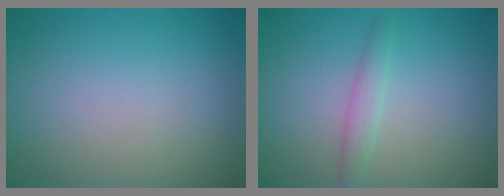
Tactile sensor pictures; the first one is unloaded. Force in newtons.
{"total": 1.5, "press": 1.5, "slide": 0.1}